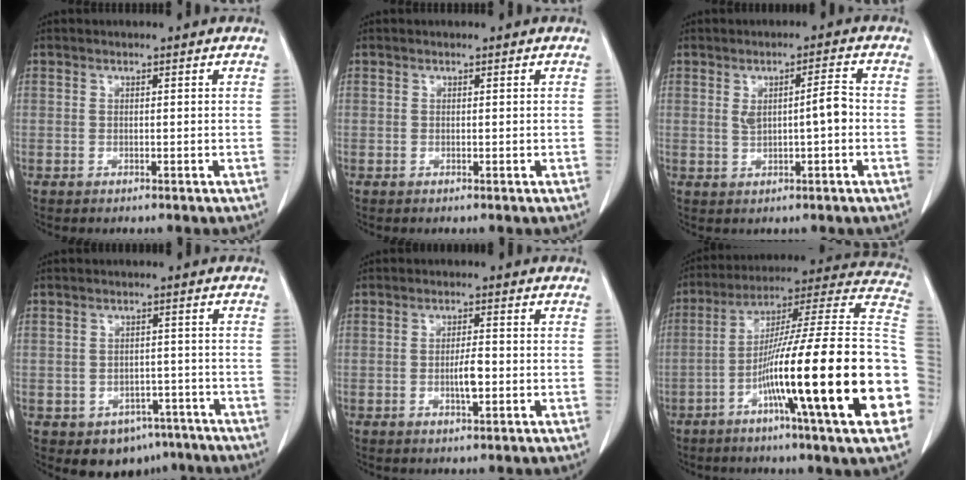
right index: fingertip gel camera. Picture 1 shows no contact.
{"total": 0.0}
{"total": 4.4, "force": [0.1, 0.8, 4.3], "torque": [-0.074, 0.011, 0.006]}
{"total": 7.3, "force": [-4.8, 5.2, 1.9], "torque": [-0.004, 0.017, -0.057]}
{"total": 3.3, "force": [-0.7, 0.6, 3.1], "torque": [-0.057, -0.001, -0.011]}
{"total": 30.2, "force": [-7.7, 0.5, 29.2], "torque": [-0.360, -0.012, -0.144]}